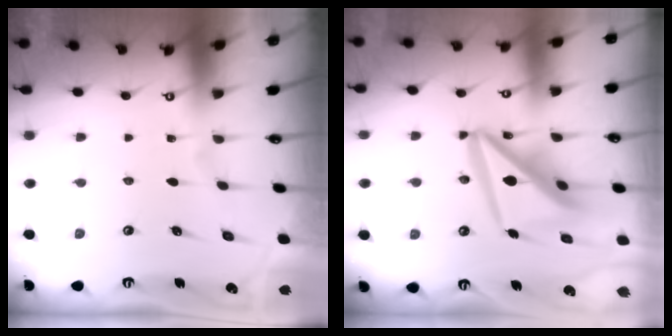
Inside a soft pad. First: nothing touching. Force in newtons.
{"total": 15.9, "press": 15.9, "slide": 1.3}